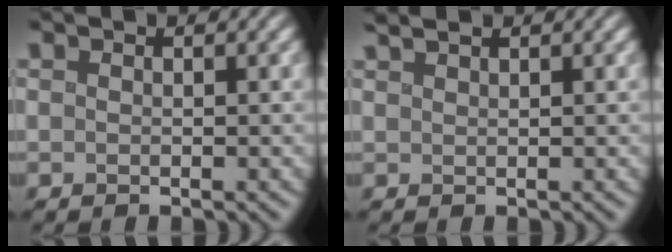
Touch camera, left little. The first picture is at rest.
{"total": 2.1, "force": [1.8, 0.6, 1.0], "torque": [0.003, 0.011, 0.009]}